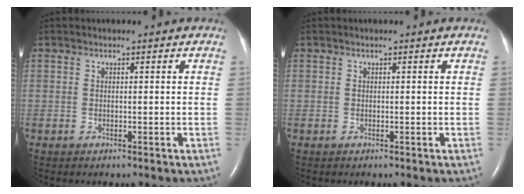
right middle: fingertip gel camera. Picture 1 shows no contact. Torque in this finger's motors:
{"motor_torque": [-0.09, 0.18, 0.00, 0.01]}